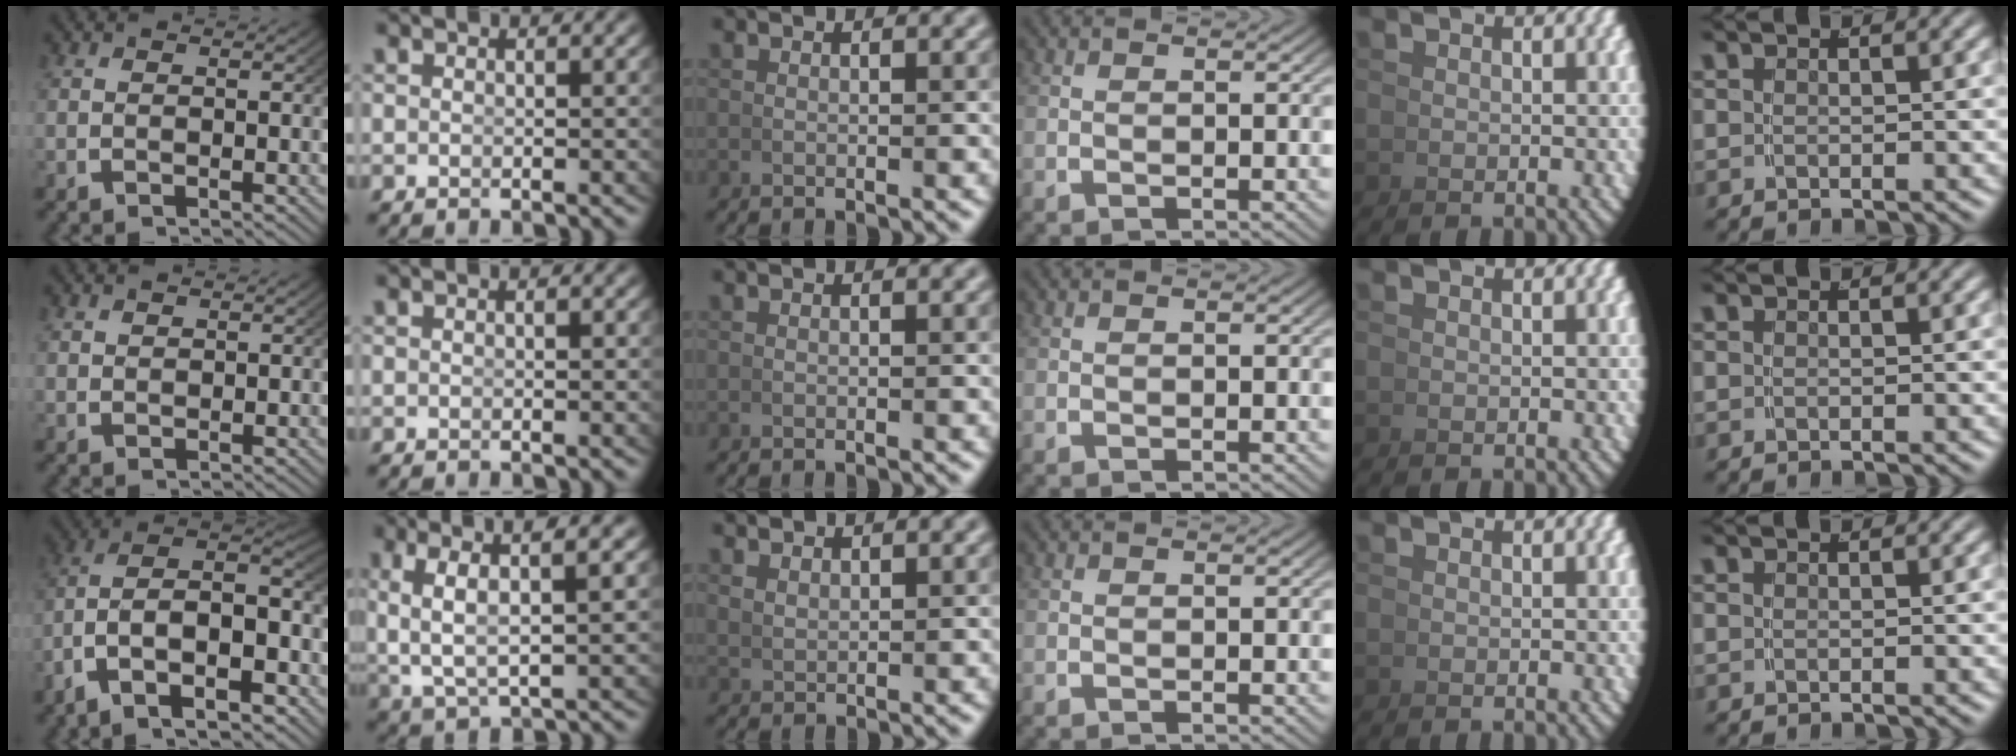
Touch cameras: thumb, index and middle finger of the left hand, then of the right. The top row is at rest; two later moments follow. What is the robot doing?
{"motion": "lift_and_place", "object": "hoodie"}